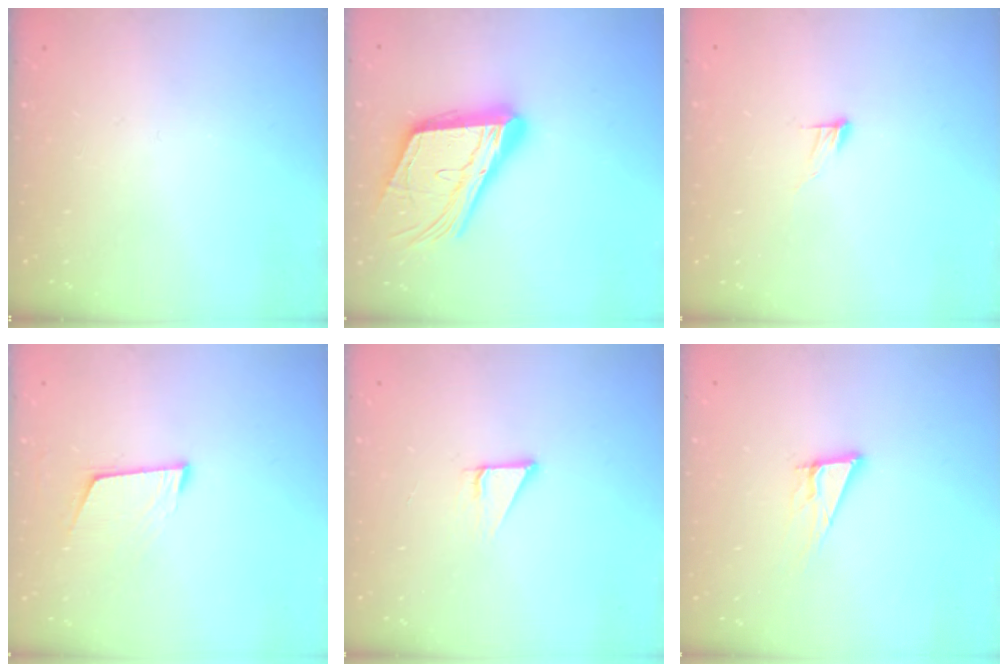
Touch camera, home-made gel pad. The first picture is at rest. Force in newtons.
{"total": 23.2, "press": 22.8, "slide": 3.7}
{"total": 5.2, "press": 5.1, "slide": 0.4}
{"total": 6.7, "press": 6.4, "slide": 2.0}
{"total": 2.9, "press": 2.9, "slide": 0.2}
{"total": 8.6, "press": 8.3, "slide": 2.4}